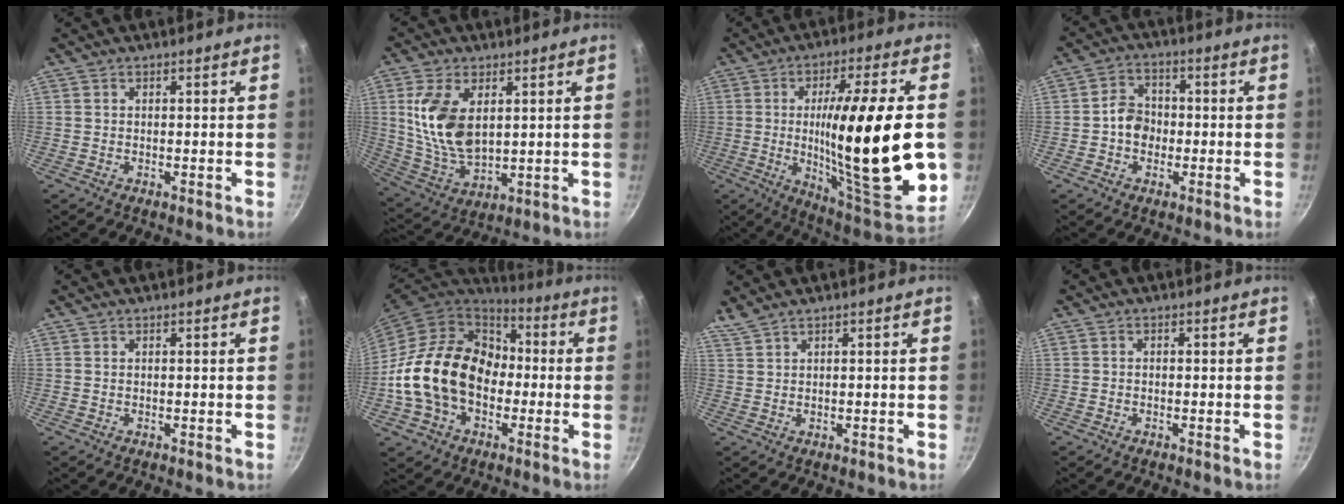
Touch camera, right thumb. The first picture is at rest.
{"total": 13.8, "force": [3.3, 8.0, 10.7], "torque": [-0.200, -0.025, 0.075]}
{"total": 28.7, "force": [-1.2, 6.2, 28.0], "torque": [-0.430, -0.017, -0.012]}
{"total": 6.0, "force": [-0.9, 5.0, 3.2], "torque": [-0.022, 0.018, -0.025]}
{"total": 0.0}
{"total": 21.4, "force": [-2.2, 16.1, 13.9], "torque": [-0.228, 0.051, -0.039]}
{"total": 1.9, "force": [1.6, 0.2, 1.1], "torque": [-0.027, 0.001, 0.039]}
{"total": 0.5, "force": [-0.3, 0.3, 0.3], "torque": [-0.006, 0.004, -0.006]}